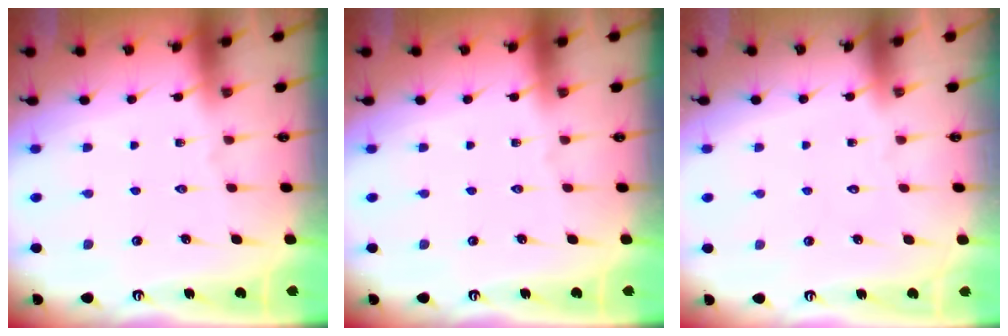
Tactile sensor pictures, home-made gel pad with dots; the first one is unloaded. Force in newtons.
{"total": 0.0}
{"total": 1.7, "press": 1.7, "slide": 0.1}